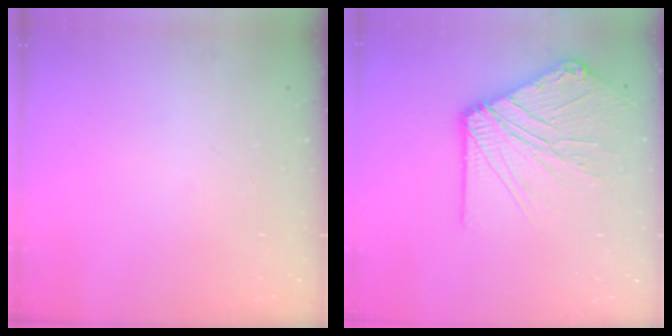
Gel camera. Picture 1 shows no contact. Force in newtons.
{"total": 13.7, "press": 13.6, "slide": 2.1}